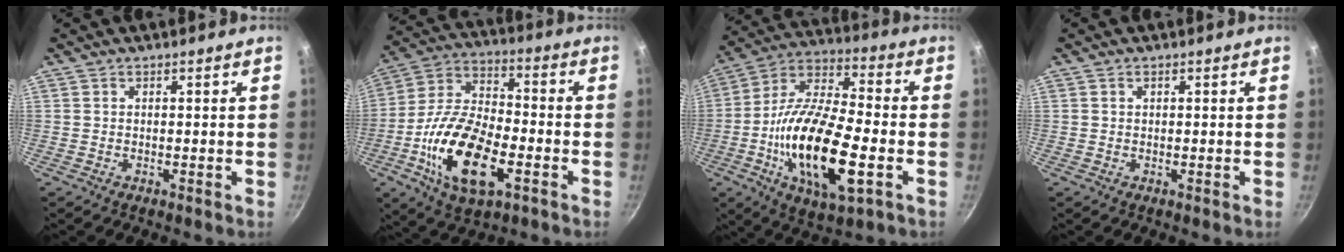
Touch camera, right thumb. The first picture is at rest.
{"total": 20.2, "force": [-6.4, 10.0, 16.3], "torque": [-0.304, 0.026, -0.125]}
{"total": 22.5, "force": [-5.2, 8.6, 20.1], "torque": [-0.375, 0.019, -0.105]}
{"total": 0.5, "force": [0.2, 0.3, 0.3], "torque": [-0.005, 0.002, 0.005]}